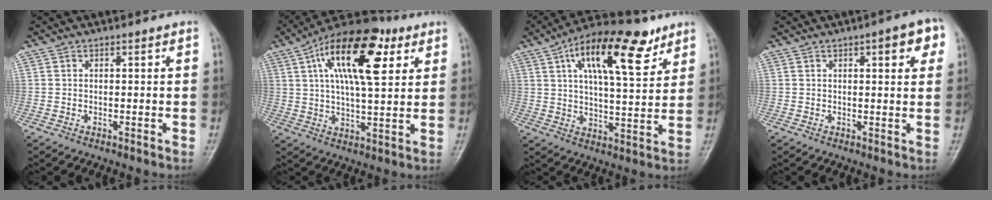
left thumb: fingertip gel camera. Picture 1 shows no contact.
{"total": 19.5, "force": [7.2, 8.1, 16.2], "torque": [-0.249, 0.001, 0.110]}
{"total": 17.6, "force": [8.9, 6.9, 13.6], "torque": [-0.187, -0.017, 0.143]}
{"total": 5.9, "force": [2.5, 1.9, 5.0], "torque": [-0.045, -0.002, 0.025]}